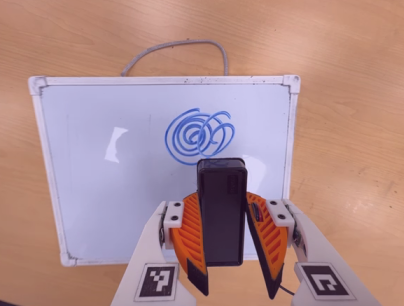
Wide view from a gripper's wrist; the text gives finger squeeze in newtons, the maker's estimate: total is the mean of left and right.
{"total": 6.3, "left": 5.7, "right": 6.8}